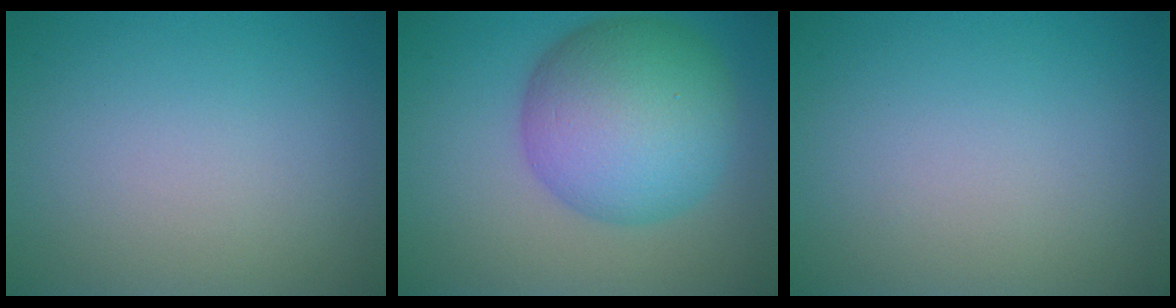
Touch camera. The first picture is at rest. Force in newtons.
{"total": 10.5, "press": 10.5, "slide": 0.2}
{"total": 0.0}